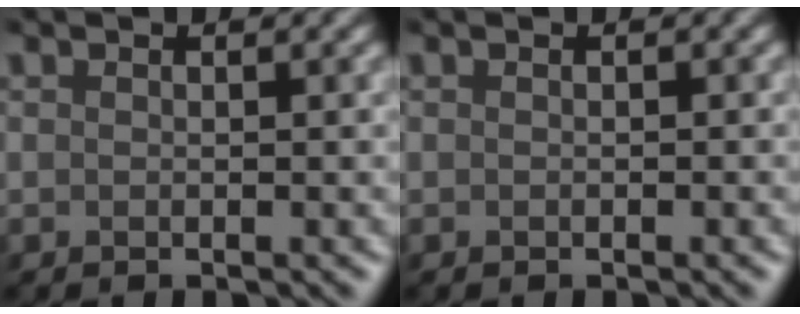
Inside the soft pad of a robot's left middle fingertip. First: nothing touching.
{"total": 0.0}